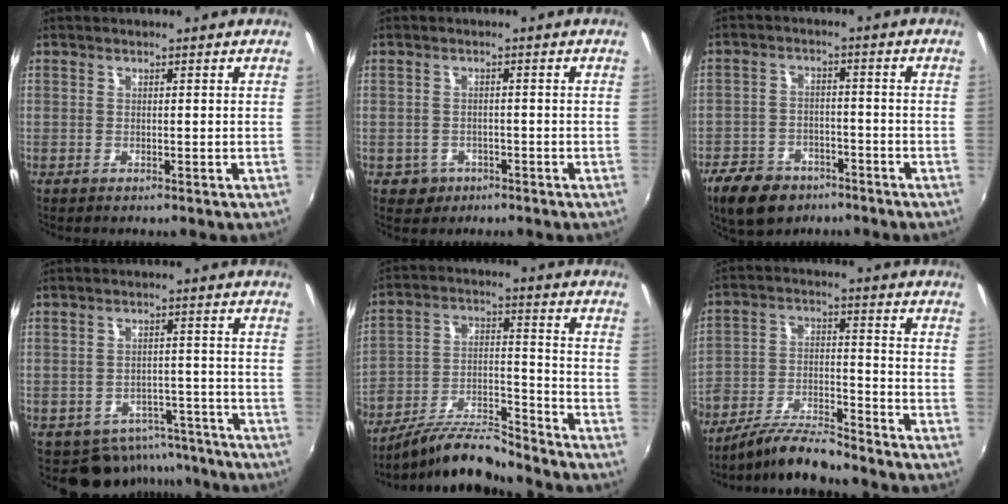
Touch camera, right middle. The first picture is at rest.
{"total": 4.1, "force": [-1.7, 3.6, 0.9], "torque": [-0.031, 0.002, -0.019]}
{"total": 11.8, "force": [-7.8, 7.2, 5.2], "torque": [-0.138, 0.005, -0.121]}
{"total": 10.2, "force": [-8.3, 5.6, 1.7], "torque": [-0.029, 0.021, -0.092]}
{"total": 12.7, "force": [-11.2, 2.3, 5.3], "torque": [-0.110, -0.005, -0.203]}
{"total": 10.8, "force": [-9.4, 2.0, 5.0], "torque": [-0.104, -0.005, -0.174]}